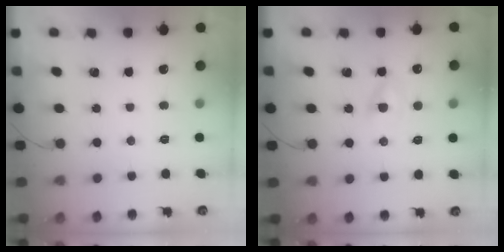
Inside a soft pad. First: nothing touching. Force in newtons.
{"total": 2.4, "press": 2.2, "slide": 1.0}